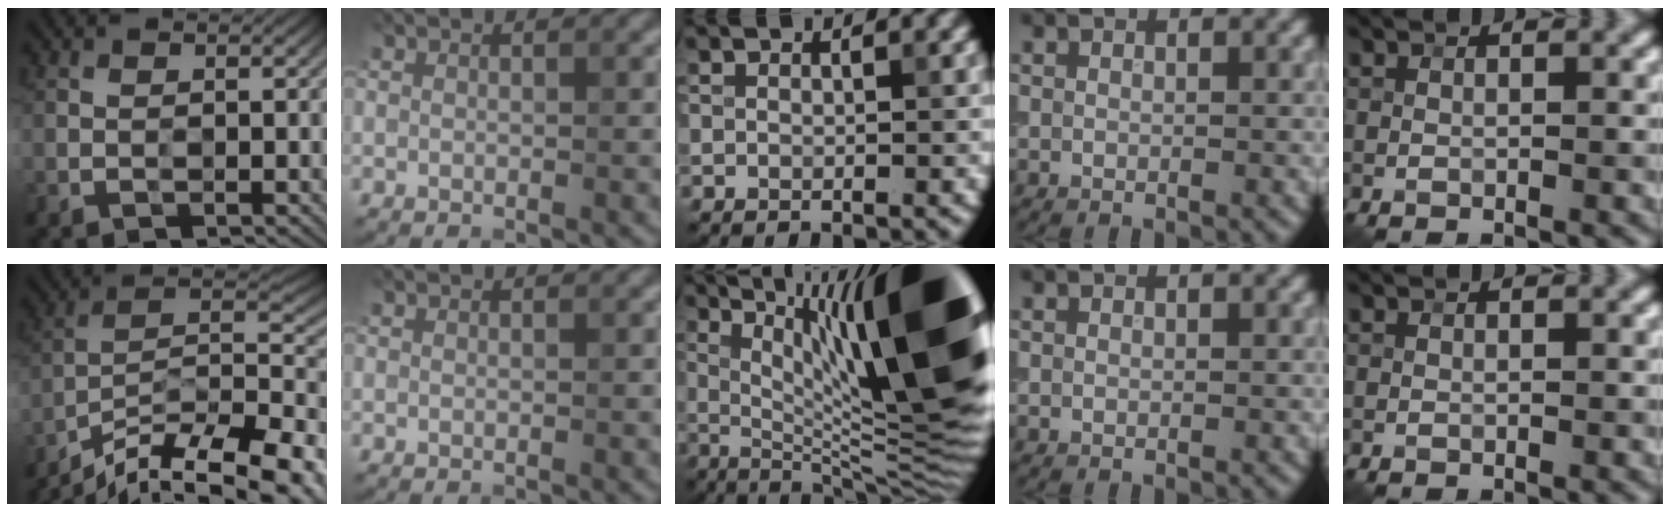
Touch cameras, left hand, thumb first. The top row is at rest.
{"thumb": {"total": 17.5, "force": [-14.2, 5.1, 8.9], "torque": [-0.142, -0.013, -0.226]}, "middle": {"total": 17.5, "force": [3.7, 4.4, 16.5], "torque": [-0.224, 0.022, 0.073]}}